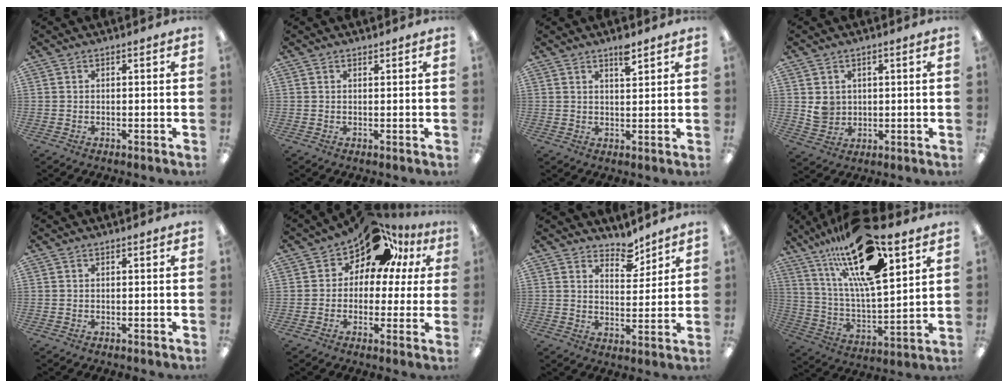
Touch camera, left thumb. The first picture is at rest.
{"total": 0.5, "force": [0.5, 0.1, 0.0], "torque": [0.008, -0.003, 0.007]}
{"total": 4.1, "force": [3.1, 1.1, 2.4], "torque": [-0.030, -0.013, 0.049]}
{"total": 4.7, "force": [1.6, 4.3, 1.1], "torque": [-0.007, -0.002, 0.029]}
{"total": 0.0}
{"total": 12.7, "force": [8.8, 7.5, 5.3], "torque": [-0.091, -0.062, 0.160]}
{"total": 6.0, "force": [5.2, 2.6, 1.5], "torque": [-0.004, -0.040, 0.090]}
{"total": 23.5, "force": [15.1, 6.6, 16.7], "torque": [-0.299, -0.074, 0.248]}